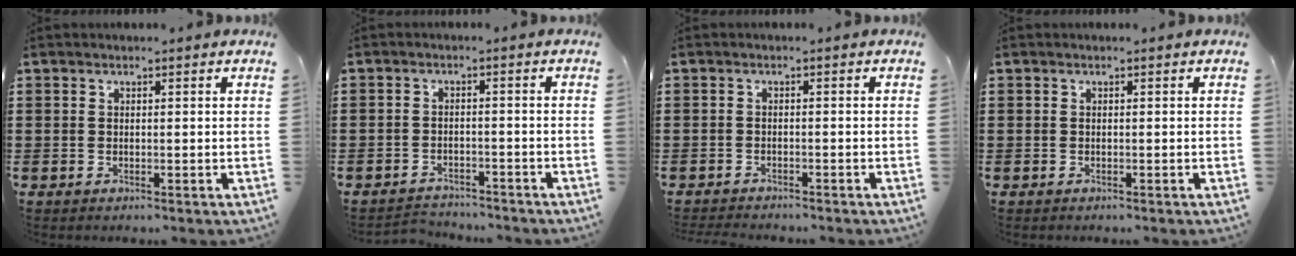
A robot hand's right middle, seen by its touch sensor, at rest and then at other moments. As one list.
[{"total": 2.7, "force": [-2.6, 0.6, -0.3], "torque": [-0.001, 0.001, -0.059]}, {"total": 1.2, "force": [-1.2, 0.0, 0.0], "torque": [-0.004, 0.002, -0.025]}, {"total": 0.0}]